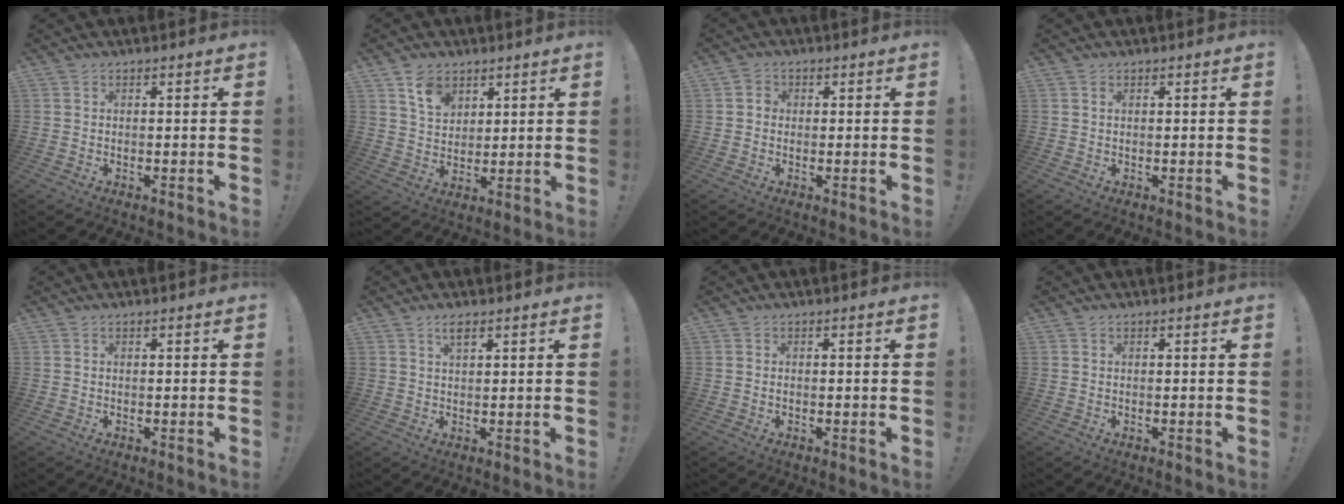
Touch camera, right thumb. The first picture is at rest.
{"total": 8.1, "force": [5.1, 5.4, 3.2], "torque": [-0.053, -0.023, 0.096]}
{"total": 2.6, "force": [-0.3, 2.4, 1.0], "torque": [-0.018, 0.011, -0.006]}
{"total": 0.8, "force": [0.5, 0.5, 0.4], "torque": [-0.008, 0.000, 0.010]}
{"total": 0.0}
{"total": 2.8, "force": [1.8, 0.8, 2.0], "torque": [-0.032, -0.003, 0.028]}
{"total": 0.0}
{"total": 0.0}